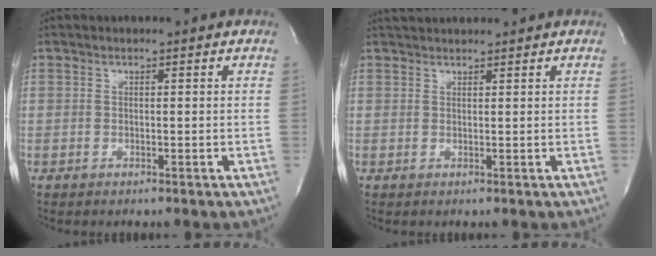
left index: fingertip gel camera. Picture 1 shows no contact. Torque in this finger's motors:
{"motor_torque": [-0.24, -0.21, 0.10, 0.04]}